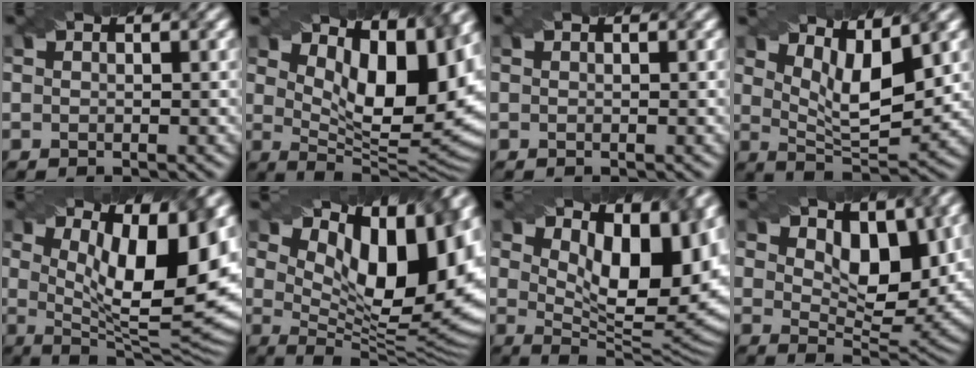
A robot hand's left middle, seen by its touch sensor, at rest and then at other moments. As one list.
[{"total": 12.0, "force": [5.0, 4.8, 9.9], "torque": [-0.141, -0.003, 0.083]}, {"total": 0.0}, {"total": 6.2, "force": [3.1, 2.1, 5.0], "torque": [-0.087, -0.008, 0.054]}, {"total": 13.0, "force": [4.2, 4.0, 11.6], "torque": [-0.158, -0.011, 0.073]}, {"total": 14.9, "force": [5.9, 6.5, 12.0], "torque": [-0.166, 0.004, 0.109]}, {"total": 11.7, "force": [4.8, 4.8, 9.5], "torque": [-0.130, -0.003, 0.077]}, {"total": 6.5, "force": [2.9, 3.2, 4.9], "torque": [-0.078, -0.016, 0.049]}]